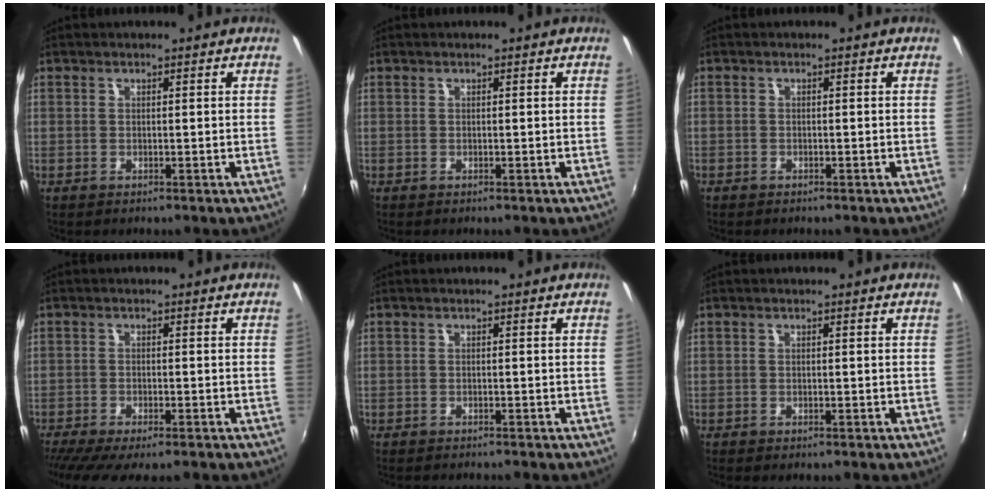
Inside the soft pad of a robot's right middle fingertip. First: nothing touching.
{"total": 0.0}
{"total": 1.2, "force": [-0.8, 0.9, 0.0], "torque": [-0.005, 0.003, -0.012]}
{"total": 8.6, "force": [-7.0, 1.3, 4.8], "torque": [-0.110, -0.038, -0.115]}
{"total": 2.7, "force": [-2.5, 0.3, 0.9], "torque": [-0.025, -0.014, -0.043]}
{"total": 0.6, "force": [-0.6, 0.1, 0.2], "torque": [-0.007, -0.003, -0.010]}